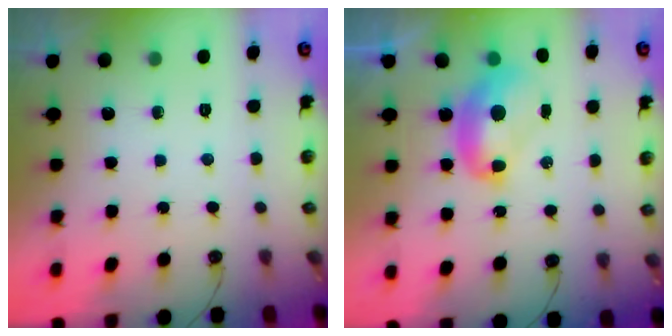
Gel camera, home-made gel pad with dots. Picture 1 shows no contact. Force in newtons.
{"total": 3.5, "press": 3.4, "slide": 0.4}